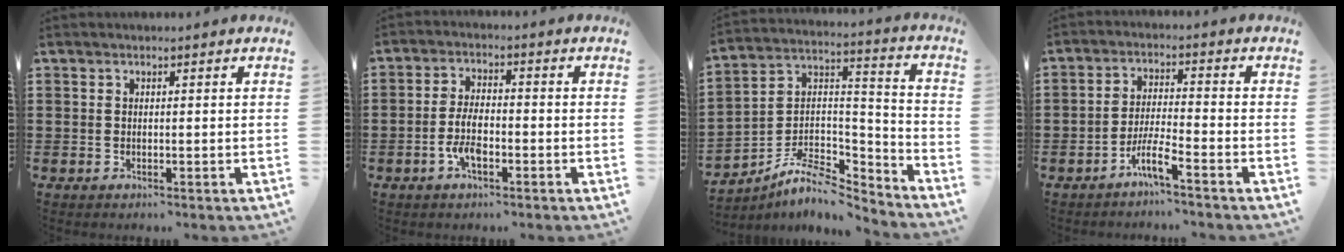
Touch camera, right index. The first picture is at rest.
{"total": 5.0, "force": [-1.9, 1.9, 4.3], "torque": [-0.102, -0.004, -0.041]}
{"total": 7.5, "force": [-5.9, 3.2, 3.2], "torque": [-0.072, 0.001, -0.116]}
{"total": 4.6, "force": [-3.5, 0.1, 3.0], "torque": [-0.074, -0.005, -0.071]}